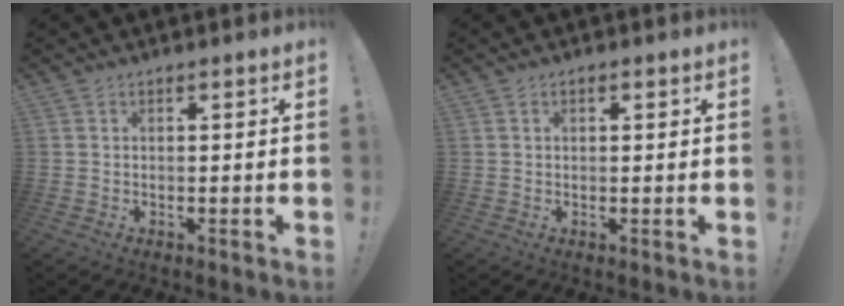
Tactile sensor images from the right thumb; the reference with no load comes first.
{"total": 0.8, "force": [0.4, 0.5, 0.4], "torque": [-0.002, 0.001, 0.006]}